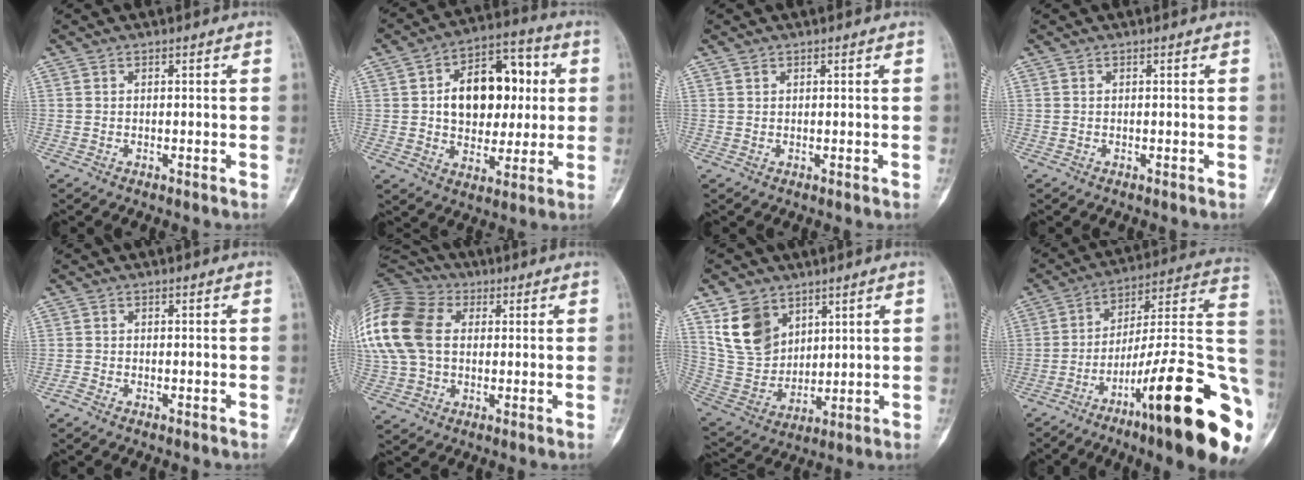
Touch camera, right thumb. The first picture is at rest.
{"total": 16.9, "force": [2.3, 11.4, 12.2], "torque": [-0.137, 0.023, 0.035]}
{"total": 0.5, "force": [0.4, 0.3, 0.1], "torque": [0.000, -0.001, 0.007]}
{"total": 0.0}
{"total": 1.0, "force": [-0.8, 0.3, 0.4], "torque": [-0.013, 0.002, -0.019]}
{"total": 22.9, "force": [4.3, 16.4, 15.4], "torque": [-0.365, 0.046, 0.082]}
{"total": 12.6, "force": [6.6, 8.9, 6.0], "torque": [-0.090, -0.032, 0.148]}
{"total": 29.1, "force": [-11.2, 5.7, 26.2], "torque": [-0.299, 0.062, -0.166]}